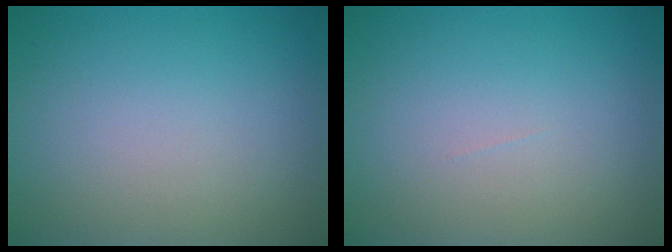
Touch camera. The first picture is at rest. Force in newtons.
{"total": 0.0}